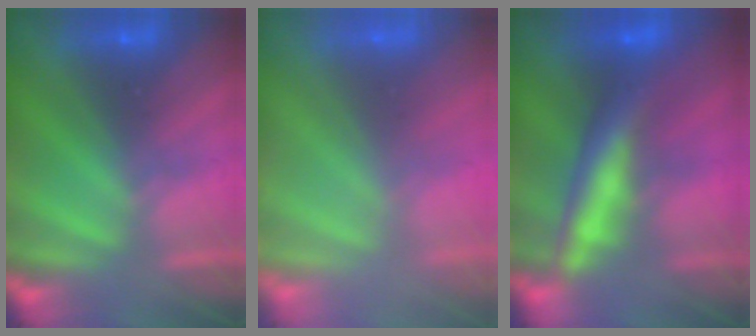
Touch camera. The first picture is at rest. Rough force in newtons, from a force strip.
{"total": 6.5}
{"total": 9.0}